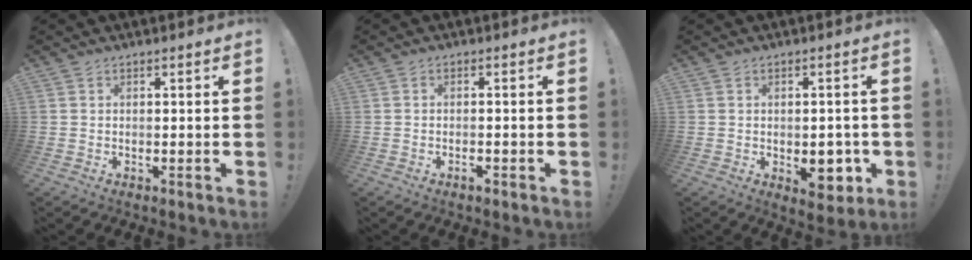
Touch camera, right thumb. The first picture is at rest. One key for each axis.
{"total": 1.7, "fx": -1.1, "fy": 0.4, "fz": 1.2, "tx": -0.011, "ty": 0.000, "tz": -0.020}
{"total": 8.6, "fx": -2.1, "fy": 5.6, "fz": 6.2, "tx": -0.055, "ty": 0.005, "tz": -0.025}